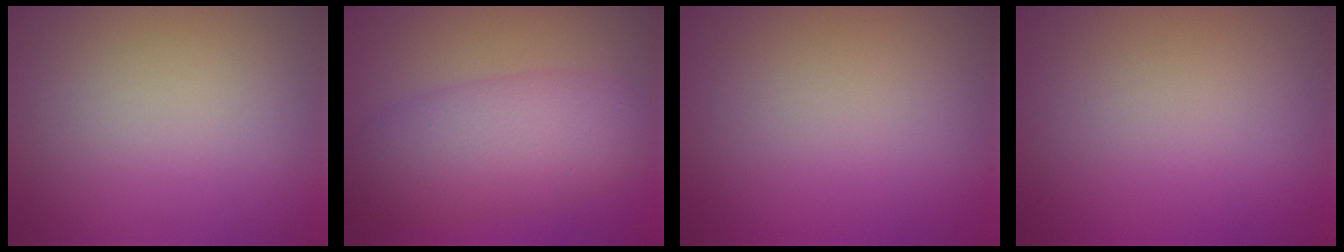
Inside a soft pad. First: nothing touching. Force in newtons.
{"total": 6.6, "press": 6.6, "slide": 0.2}
{"total": 0.0}
{"total": 0.0}